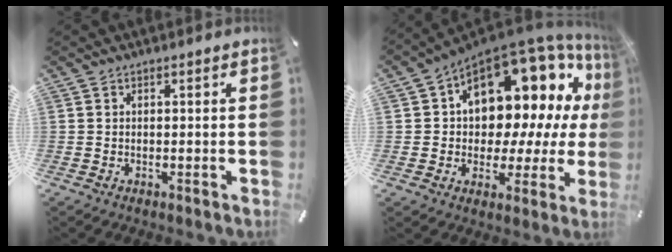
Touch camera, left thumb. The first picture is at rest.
{"total": 17.9, "force": [7.7, 11.1, 11.7], "torque": [-0.158, -0.076, 0.128]}